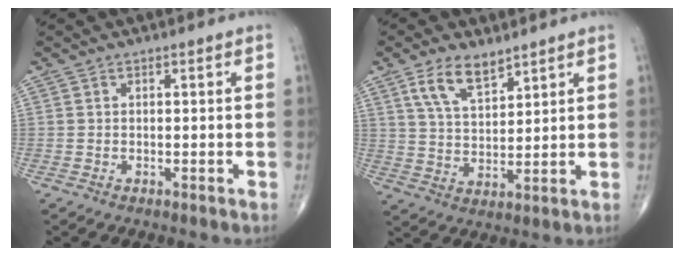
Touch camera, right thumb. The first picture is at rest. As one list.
[{"total": 8.2, "force": [5.2, 3.6, 5.1], "torque": [-0.080, -0.028, 0.104]}]